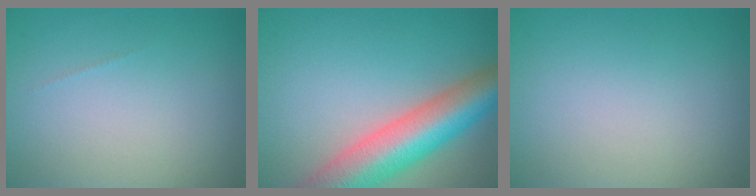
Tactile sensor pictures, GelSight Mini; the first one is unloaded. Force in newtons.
{"total": 9.9, "press": 9.9, "slide": 0.5}
{"total": 0.0}